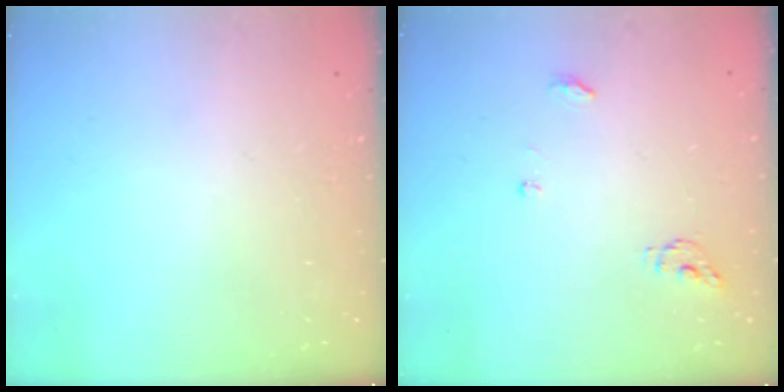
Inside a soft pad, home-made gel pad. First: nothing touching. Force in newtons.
{"total": 4.6, "press": 4.6, "slide": 0.3}